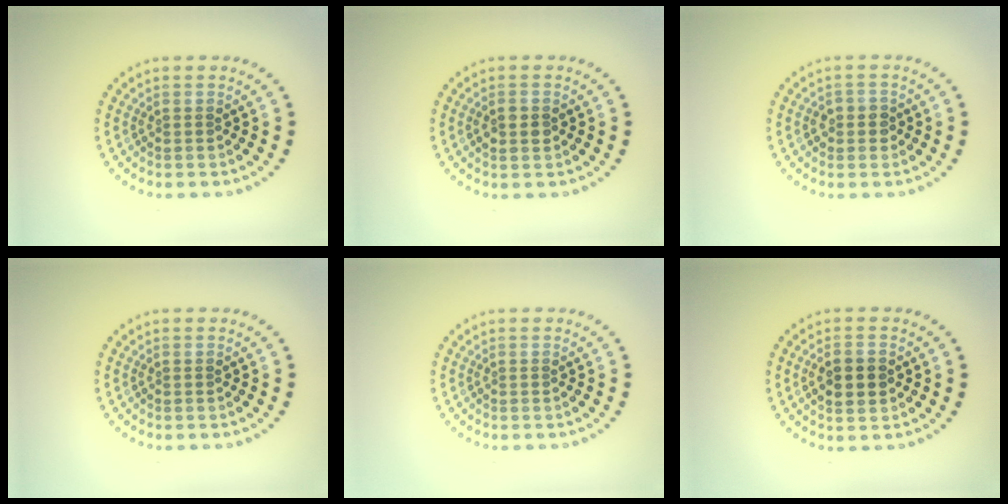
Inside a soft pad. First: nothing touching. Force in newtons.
{"total": 1.5, "press": 1.5, "slide": 0.1}
{"total": 1.7, "press": 1.6, "slide": 0.6}
{"total": 0.0}
{"total": 0.0}
{"total": 2.9, "press": 2.9, "slide": 0.2}